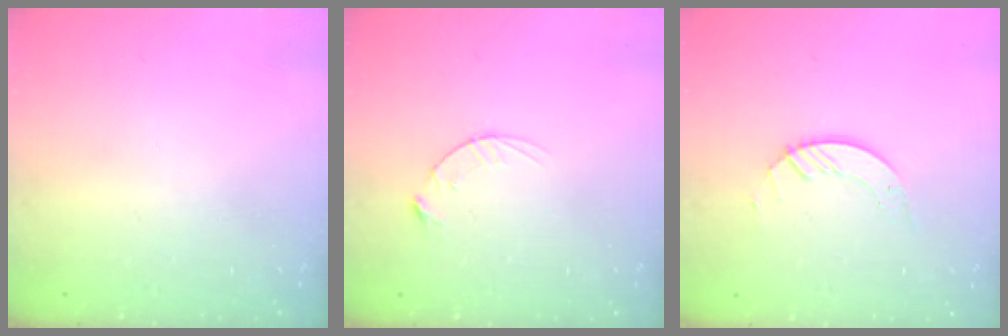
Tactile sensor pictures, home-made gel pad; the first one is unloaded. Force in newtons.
{"total": 3.5, "press": 3.5, "slide": 0.4}
{"total": 3.7, "press": 3.7, "slide": 0.4}